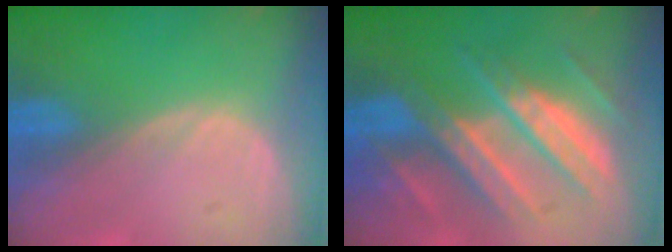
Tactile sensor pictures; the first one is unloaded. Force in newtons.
{"total": 11.0, "press": 11.0, "slide": 1.1}